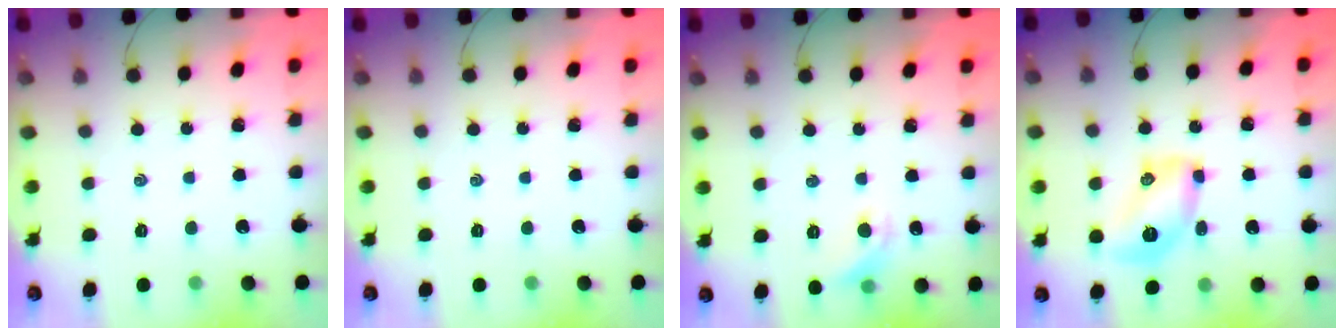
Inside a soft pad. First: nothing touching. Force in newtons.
{"total": 0.0}
{"total": 7.0, "press": 6.9, "slide": 1.3}
{"total": 9.7, "press": 9.6, "slide": 1.2}